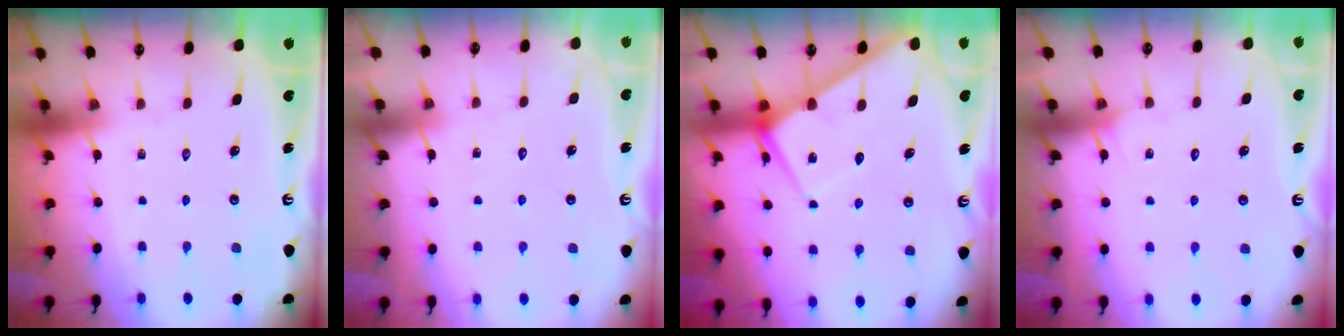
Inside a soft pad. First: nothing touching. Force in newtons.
{"total": 4.8, "press": 4.8, "slide": 0.5}
{"total": 6.4, "press": 6.4, "slide": 0.7}
{"total": 5.3, "press": 5.2, "slide": 0.5}